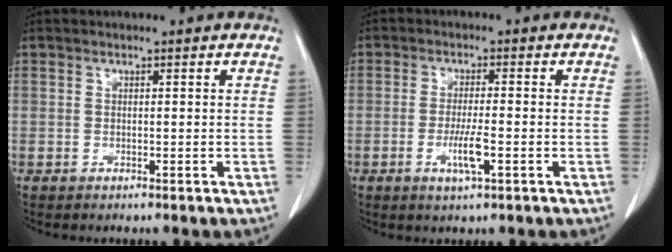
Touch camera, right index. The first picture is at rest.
{"total": 3.8, "force": [-1.2, 0.7, 3.5], "torque": [-0.069, -0.004, -0.018]}